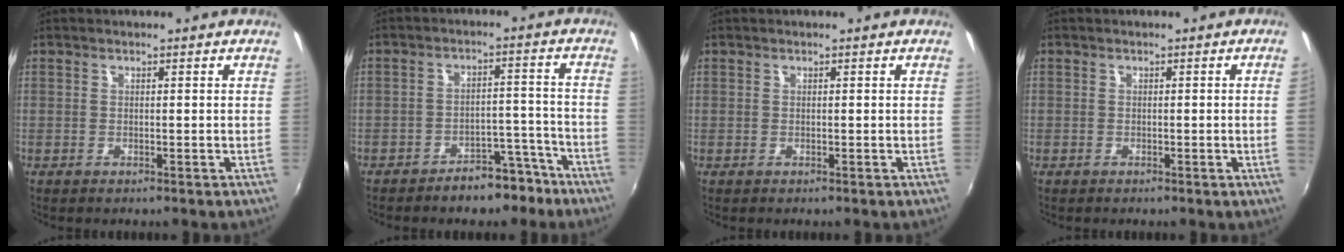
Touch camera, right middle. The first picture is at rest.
{"total": 7.6, "force": [-6.1, 3.6, 2.9], "torque": [-0.047, 0.036, -0.070]}
{"total": 0.0}
{"total": 1.4, "force": [-0.1, -0.8, 1.1], "torque": [-0.010, -0.010, -0.001]}